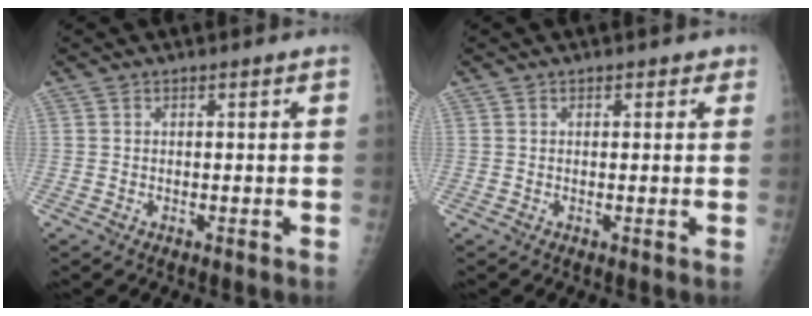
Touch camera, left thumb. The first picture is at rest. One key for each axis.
{"total": 1.3, "fx": 0.8, "fy": 1.0, "fz": 0.5, "tx": 0.012, "ty": -0.002, "tz": 0.004}